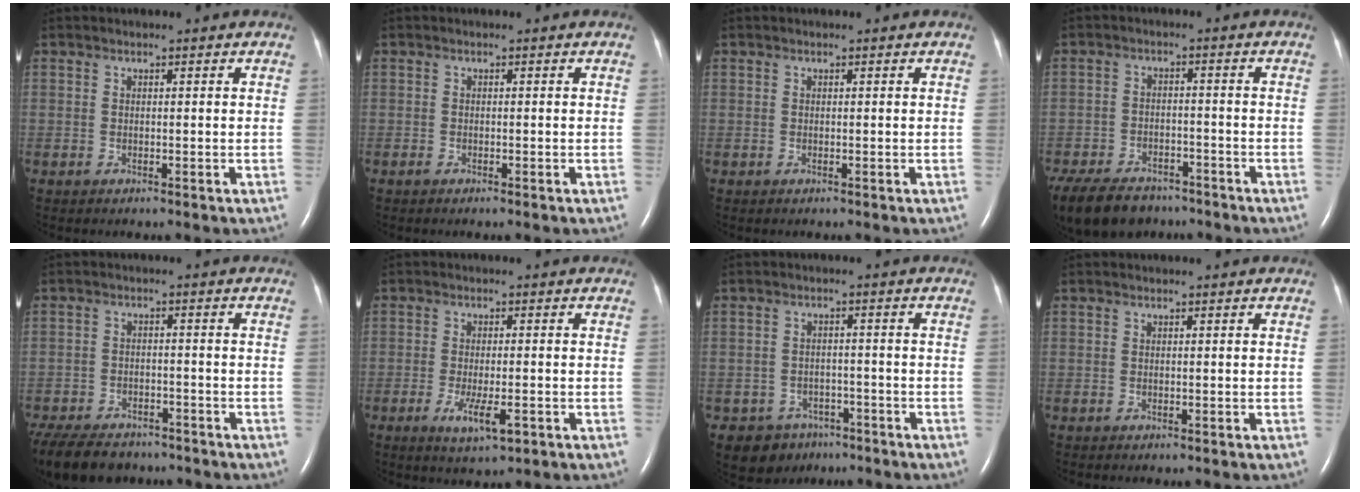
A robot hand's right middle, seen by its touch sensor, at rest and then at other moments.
{"total": 0.8, "force": [-0.6, 0.2, 0.4], "torque": [-0.012, -0.001, -0.007]}
{"total": 0.0}
{"total": 16.2, "force": [-12.0, 8.3, 7.0], "torque": [-0.192, -0.026, -0.177]}
{"total": 14.4, "force": [-11.3, 6.6, 6.1], "torque": [-0.154, -0.021, -0.165]}
{"total": 5.0, "force": [-2.0, 1.2, 4.4], "torque": [-0.083, -0.007, -0.028]}
{"total": 5.7, "force": [-3.8, 4.2, 0.6], "torque": [-0.008, 0.008, -0.053]}
{"total": 0.0}